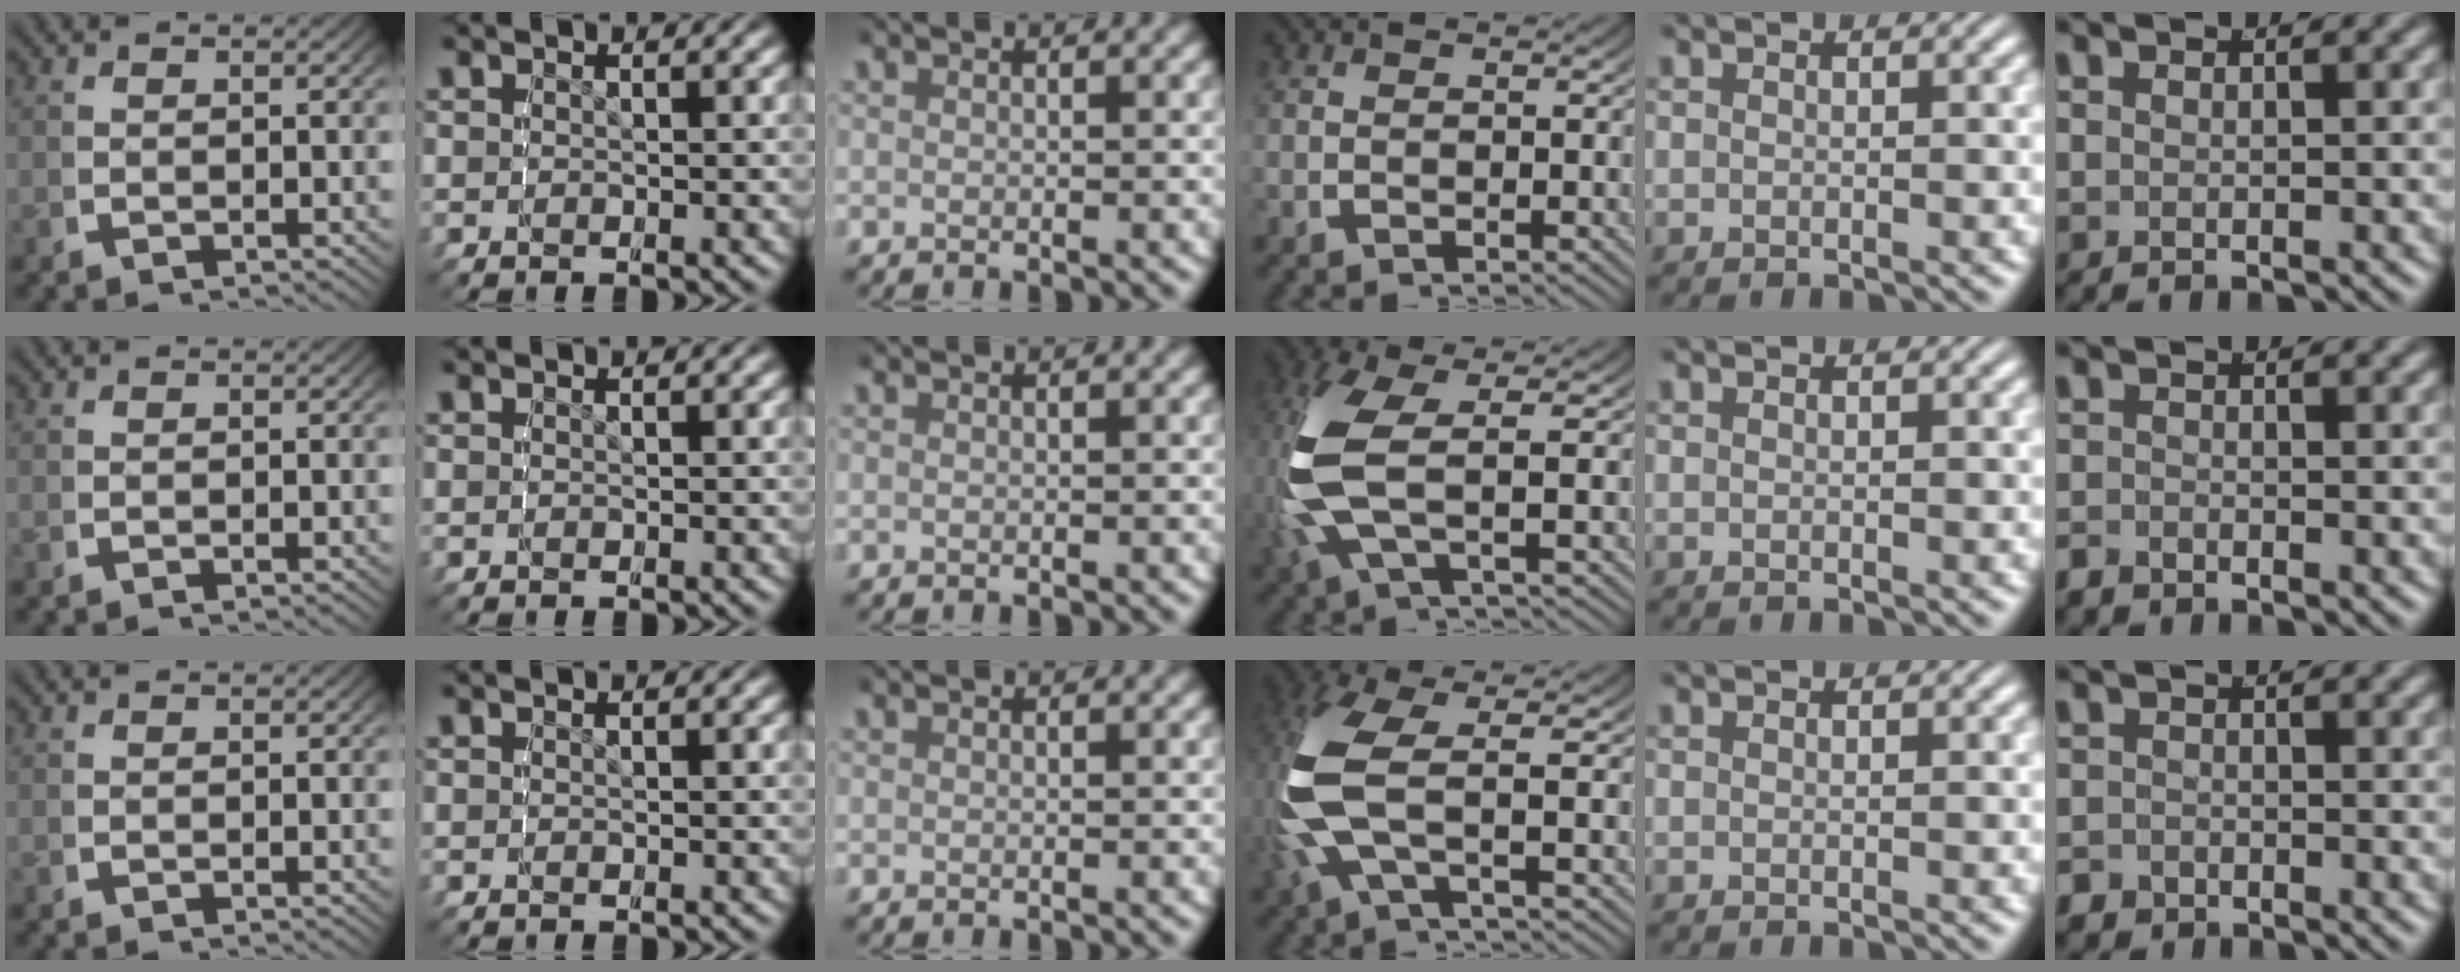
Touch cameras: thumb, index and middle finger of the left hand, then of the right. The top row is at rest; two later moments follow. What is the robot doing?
{"motion": "lift_and_place", "object": "glasses"}